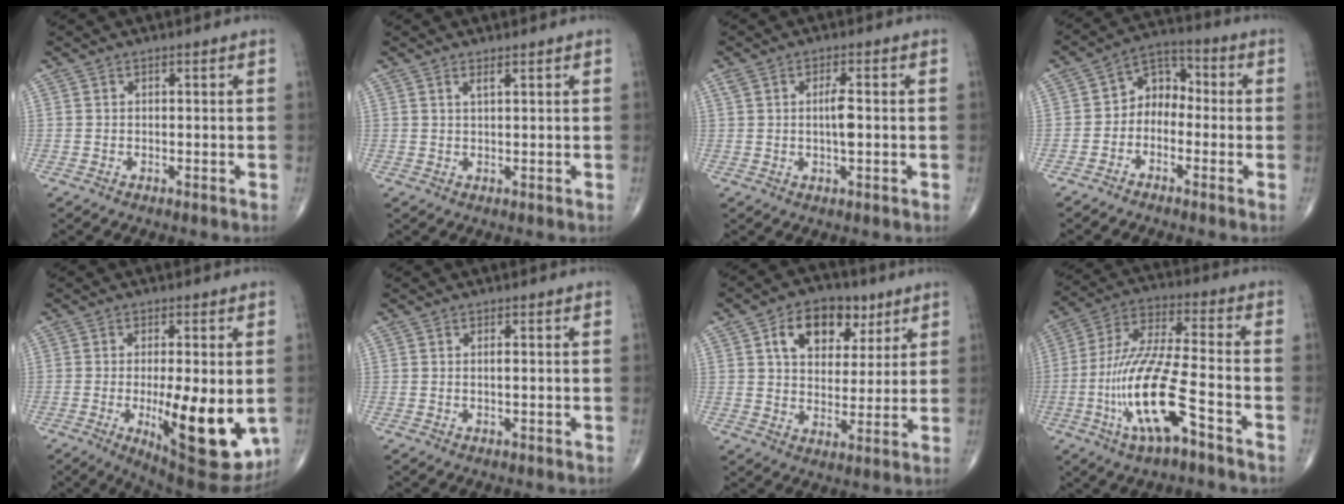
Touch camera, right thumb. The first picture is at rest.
{"total": 1.2, "force": [0.8, 0.2, 0.9], "torque": [-0.018, -0.004, 0.016]}
{"total": 3.8, "force": [0.1, 1.2, 3.6], "torque": [-0.068, 0.003, 0.001]}
{"total": 7.0, "force": [-1.5, 5.3, 4.2], "torque": [-0.033, 0.039, -0.048]}
{"total": 17.3, "force": [-2.9, 5.6, 16.1], "torque": [-0.214, -0.031, -0.023]}
{"total": 0.8, "force": [0.1, 0.1, 0.8], "torque": [-0.014, -0.001, 0.003]}
{"total": 13.0, "force": [5.7, 8.6, 7.8], "torque": [-0.085, -0.011, 0.093]}
{"total": 17.2, "force": [-6.5, 4.0, 15.4], "torque": [-0.329, 0.031, -0.118]}